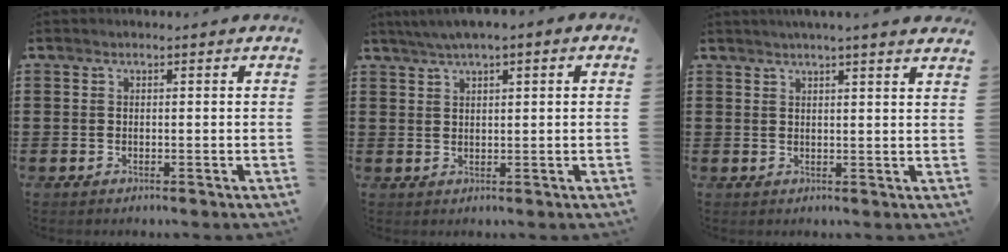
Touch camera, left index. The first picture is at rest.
{"total": 1.9, "force": [1.1, 0.2, 1.5], "torque": [-0.029, 0.004, 0.019]}
{"total": 2.3, "force": [2.2, -0.4, 0.6], "torque": [-0.016, -0.003, 0.042]}